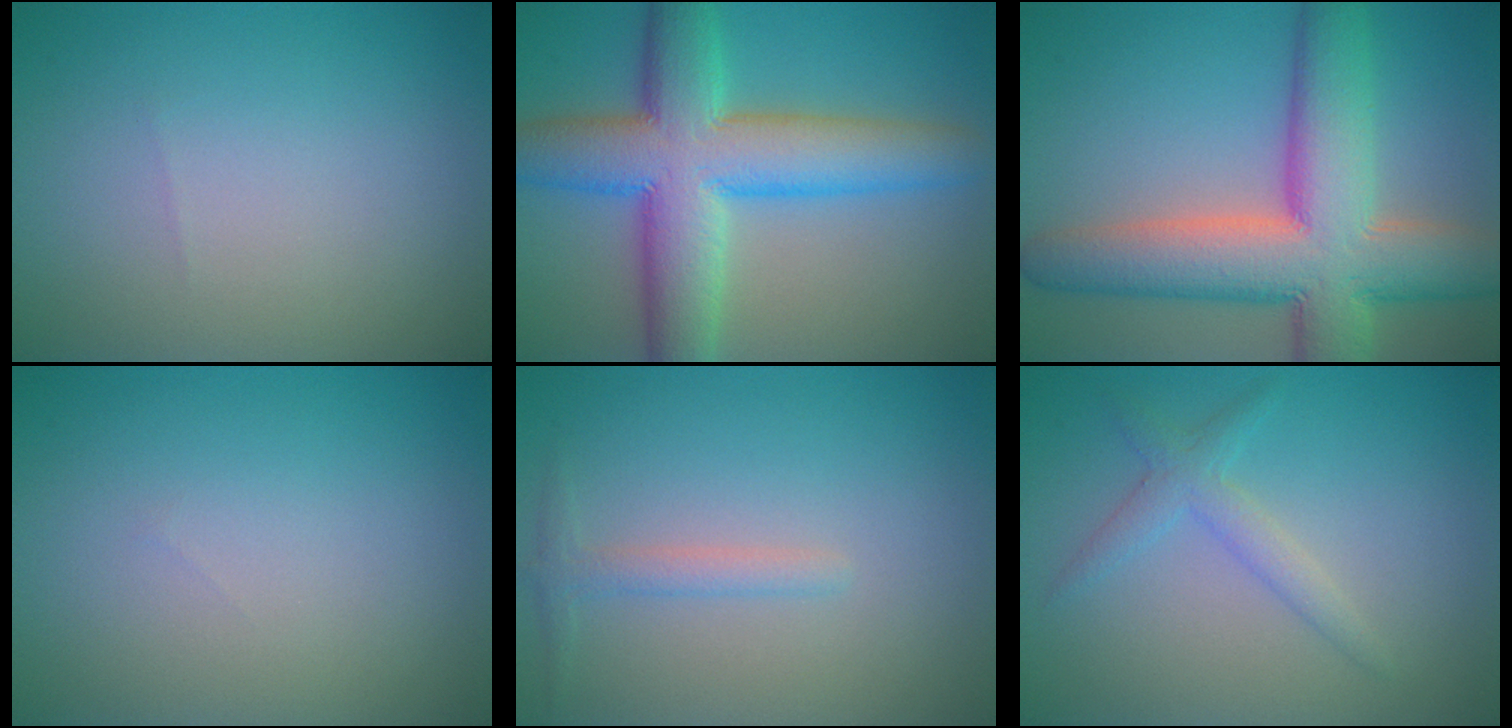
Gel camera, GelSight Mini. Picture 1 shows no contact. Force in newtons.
{"total": 10.5, "press": 10.5, "slide": 0.3}
{"total": 11.8, "press": 11.8, "slide": 1.0}
{"total": 0.0}
{"total": 1.5, "press": 1.5, "slide": 0.0}
{"total": 2.1, "press": 2.1, "slide": 0.1}